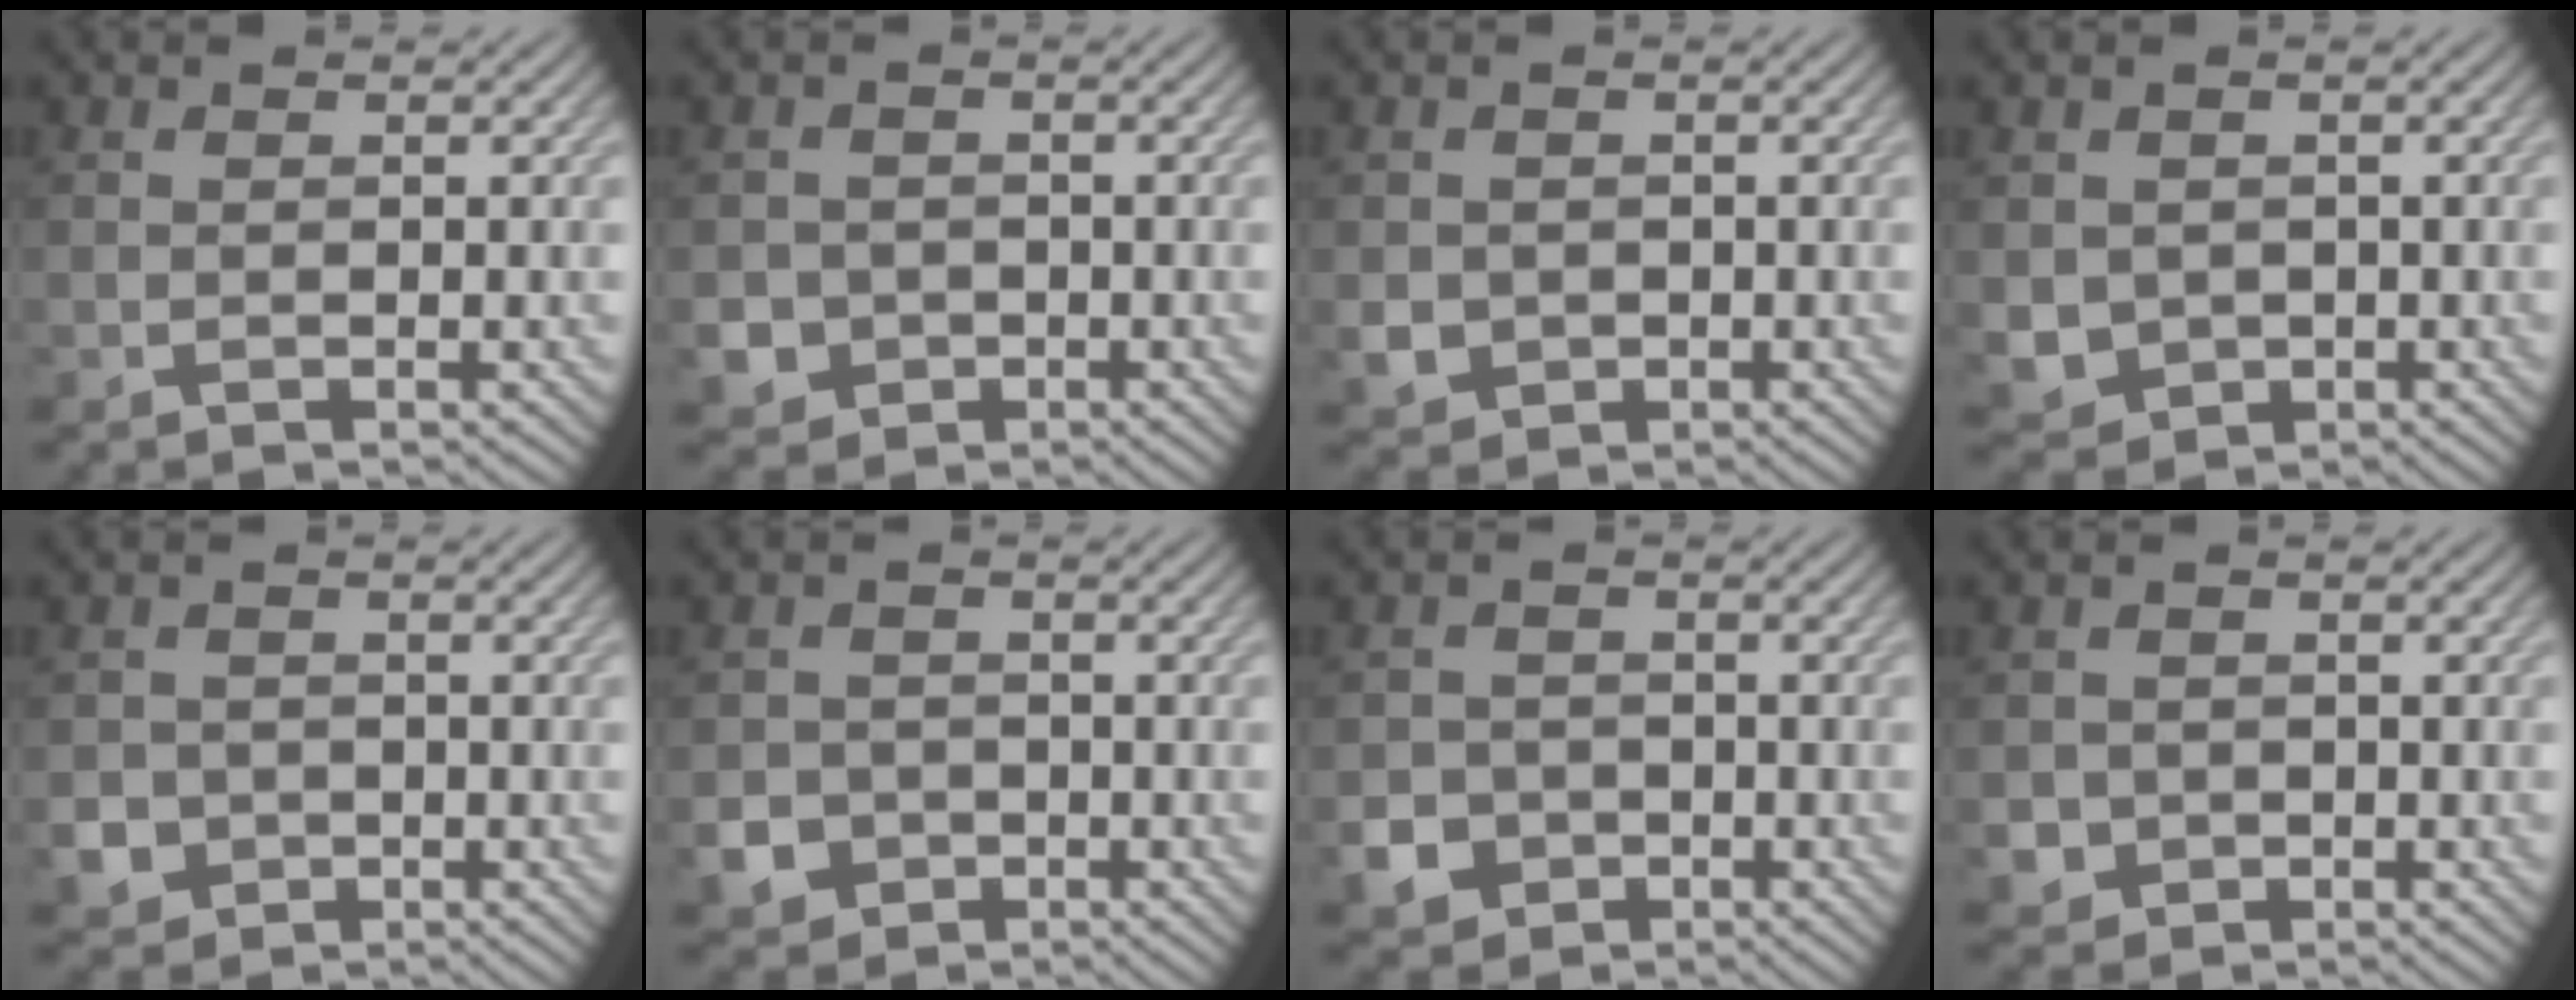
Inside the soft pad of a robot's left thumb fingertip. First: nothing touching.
{"total": 3.7, "force": [-1.4, 3.3, 0.8], "torque": [-0.019, -0.006, -0.033]}
{"total": 2.7, "force": [-0.4, 2.5, 0.8], "torque": [-0.021, -0.011, -0.008]}
{"total": 3.3, "force": [0.1, 3.1, 1.1], "torque": [-0.043, -0.014, -0.001]}
{"total": 4.4, "force": [-1.8, 3.9, 1.1], "torque": [-0.024, -0.010, -0.041]}
{"total": 4.6, "force": [-2.2, 3.8, 1.2], "torque": [-0.022, -0.006, -0.048]}
{"total": 4.8, "force": [-2.4, 3.9, 1.3], "torque": [-0.024, -0.006, -0.051]}
{"total": 2.4, "force": [-0.9, 2.2, 0.5], "torque": [-0.009, -0.007, -0.017]}